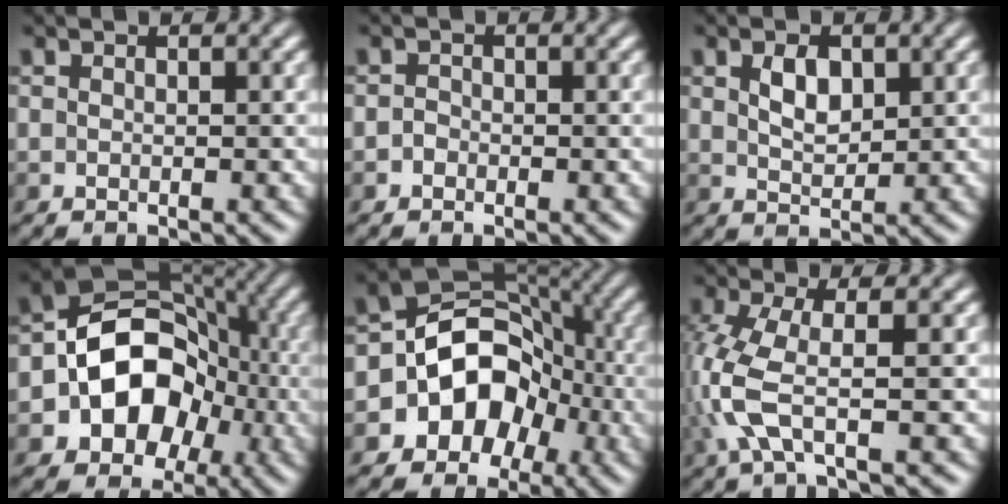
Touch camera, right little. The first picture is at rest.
{"total": 0.9, "force": [-0.4, 0.8, 0.2], "torque": [0.011, 0.005, -0.014]}
{"total": 2.4, "force": [0.8, 1.4, 1.7], "torque": [-0.037, 0.000, 0.018]}
{"total": 9.6, "force": [-2.3, 7.4, 5.7], "torque": [-0.065, 0.010, -0.063]}
{"total": 9.5, "force": [-2.7, 7.8, 4.6], "torque": [-0.048, 0.022, -0.073]}
{"total": 4.3, "force": [-1.3, 0.9, 4.0], "torque": [-0.110, 0.001, -0.027]}